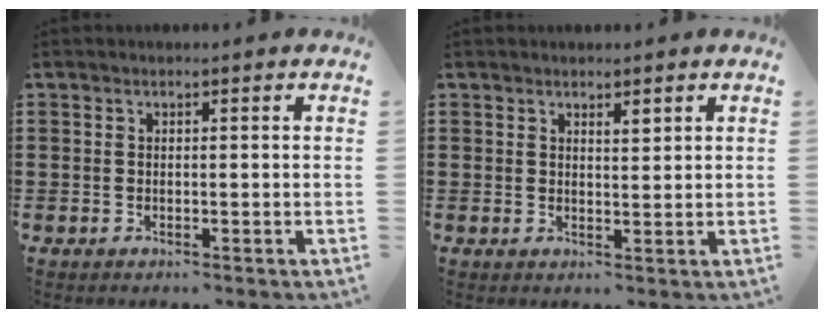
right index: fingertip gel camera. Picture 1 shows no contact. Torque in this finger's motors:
{"motor_torque": [-0.15, -0.09, 0.09, 0.00]}